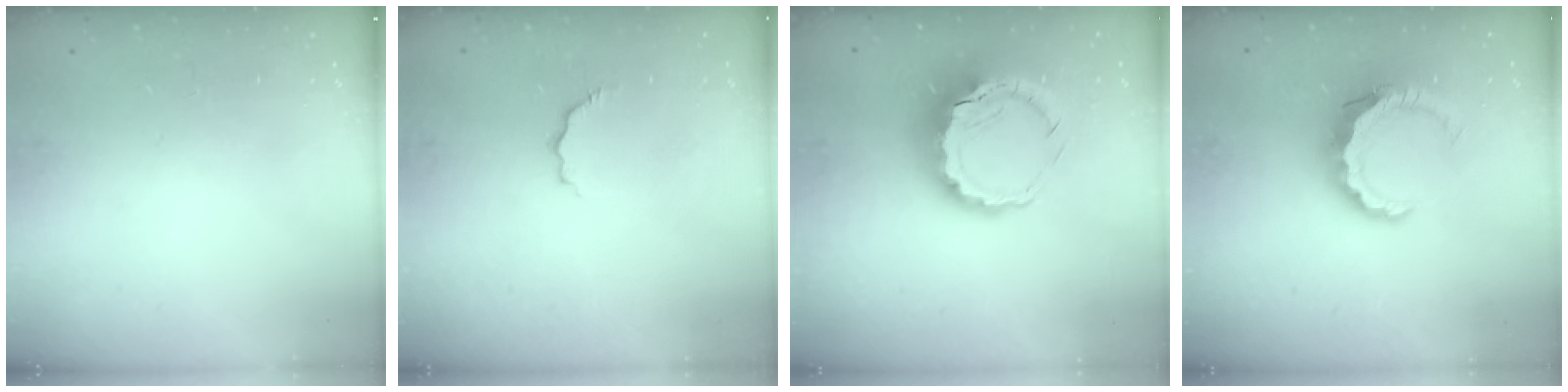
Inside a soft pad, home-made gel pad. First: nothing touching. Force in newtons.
{"total": 3.6, "press": 3.5, "slide": 0.7}
{"total": 10.0, "press": 9.7, "slide": 2.4}
{"total": 9.9, "press": 9.7, "slide": 1.6}